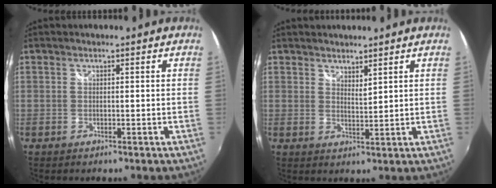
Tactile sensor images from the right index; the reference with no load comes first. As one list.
[{"total": 2.5, "force": [2.2, 0.5, 1.1], "torque": [-0.015, 0.000, 0.037]}]